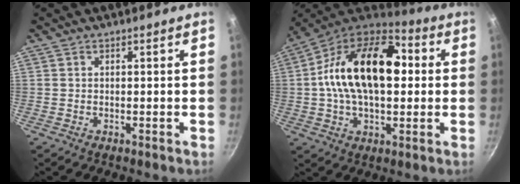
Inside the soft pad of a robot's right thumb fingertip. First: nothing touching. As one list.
[{"total": 22.9, "force": [2.3, 13.6, 18.3], "torque": [-0.293, 0.030, 0.017]}]